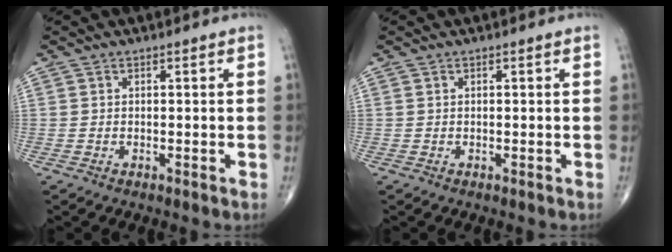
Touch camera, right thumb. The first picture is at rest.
{"total": 0.0}